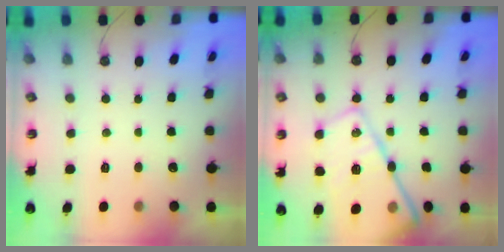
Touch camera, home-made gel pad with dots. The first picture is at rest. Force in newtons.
{"total": 23.5, "press": 23.4, "slide": 2.3}